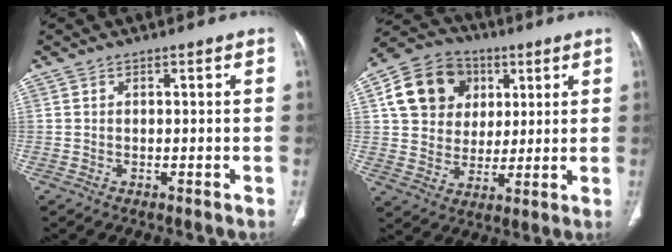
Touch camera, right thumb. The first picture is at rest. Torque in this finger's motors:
{"motor_torque": [-1.26, 1.19, 0.45, -0.17, 0.11]}